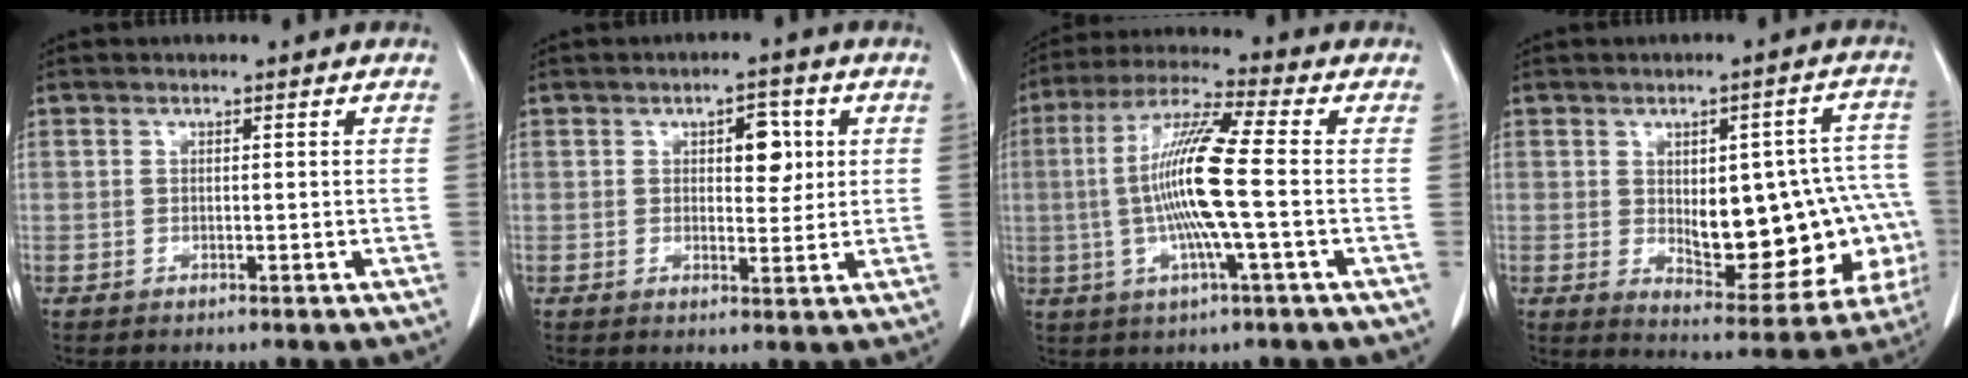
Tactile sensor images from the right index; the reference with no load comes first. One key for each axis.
{"total": 4.9, "fx": 1.5, "fy": 2.4, "fz": 4.0, "tx": -0.051, "ty": 0.009, "tz": 0.025}
{"total": 12.8, "fx": -0.9, "fy": 0.0, "fz": 12.7, "tx": -0.253, "ty": 0.003, "tz": -0.023}
{"total": 19.8, "fx": -1.8, "fy": 8.0, "fz": 18.0, "tx": -0.179, "ty": 0.030, "tz": 0.010}